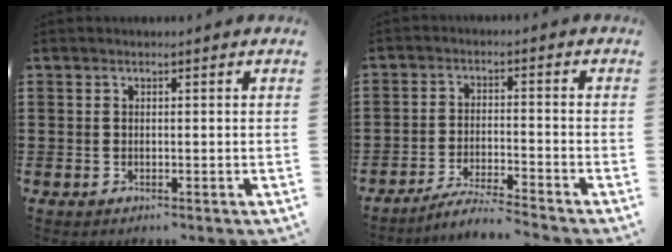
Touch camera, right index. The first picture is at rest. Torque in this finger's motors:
{"motor_torque": [-0.35, 0.54, -1.05, -0.03]}